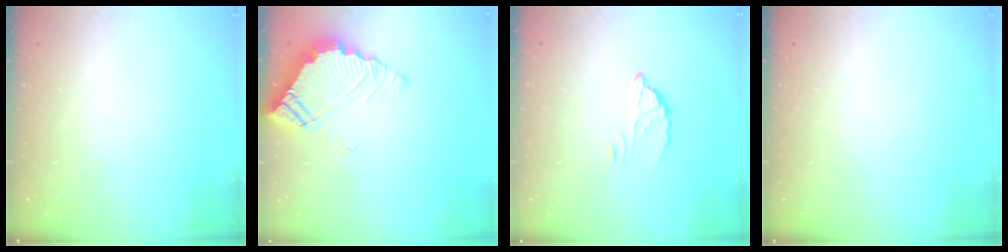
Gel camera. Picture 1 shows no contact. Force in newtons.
{"total": 6.3, "press": 6.2, "slide": 0.4}
{"total": 3.3, "press": 3.3, "slide": 0.1}
{"total": 0.0}